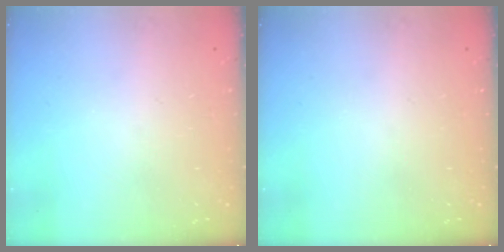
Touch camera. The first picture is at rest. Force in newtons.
{"total": 0.0}